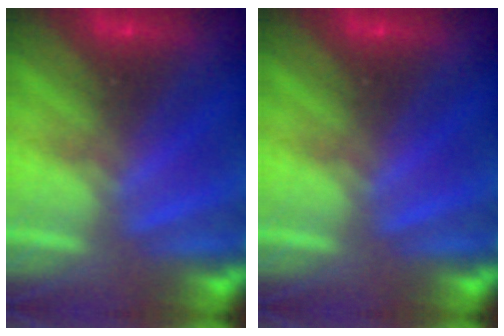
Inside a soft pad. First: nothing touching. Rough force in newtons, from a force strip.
{"total": 0.0}